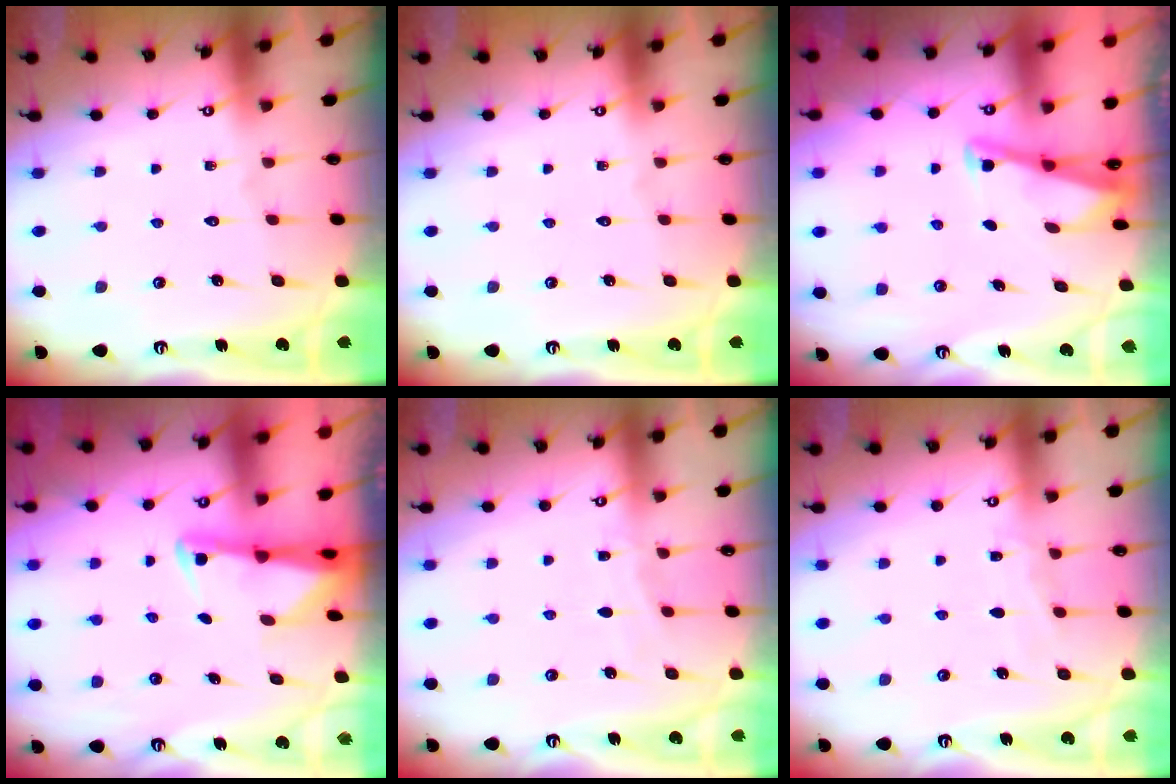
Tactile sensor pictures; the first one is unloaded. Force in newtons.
{"total": 0.0}
{"total": 3.0, "press": 3.0, "slide": 0.3}
{"total": 2.3, "press": 2.3, "slide": 0.5}
{"total": 4.1, "press": 4.1, "slide": 0.5}
{"total": 4.2, "press": 4.2, "slide": 0.5}